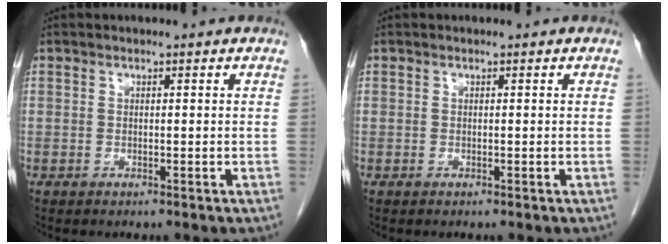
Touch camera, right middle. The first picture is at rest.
{"total": 0.0}